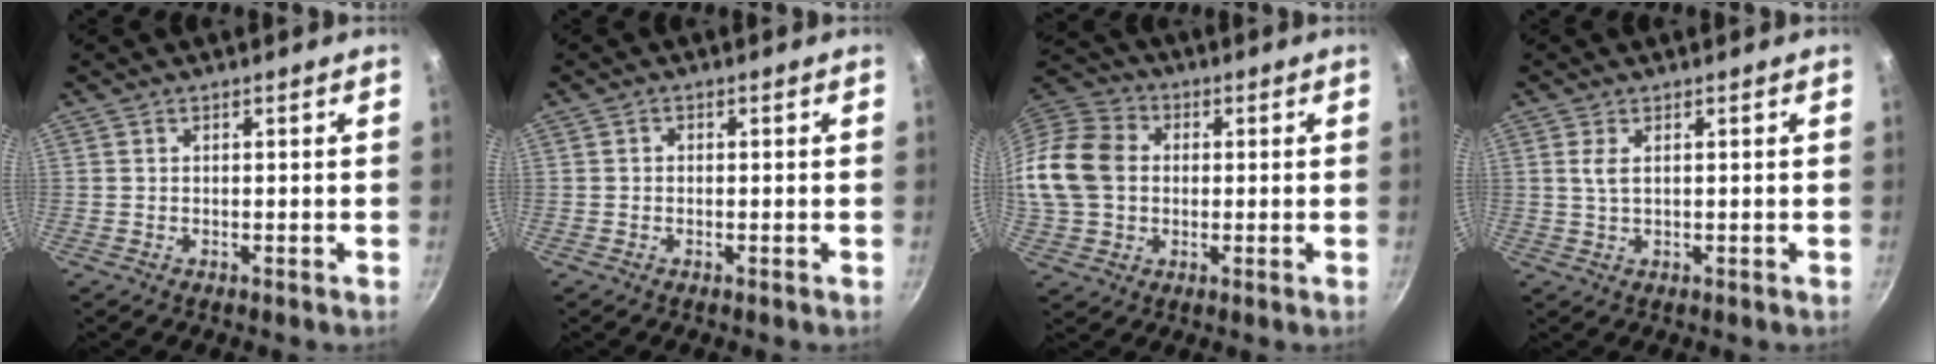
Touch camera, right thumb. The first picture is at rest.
{"total": 0.7, "force": [-0.2, 0.6, 0.3], "torque": [-0.005, 0.003, -0.004]}
{"total": 15.5, "force": [0.6, 12.4, 9.2], "torque": [-0.169, 0.024, -0.002]}
{"total": 2.1, "force": [0.6, 0.9, 1.8], "torque": [-0.037, -0.004, 0.012]}